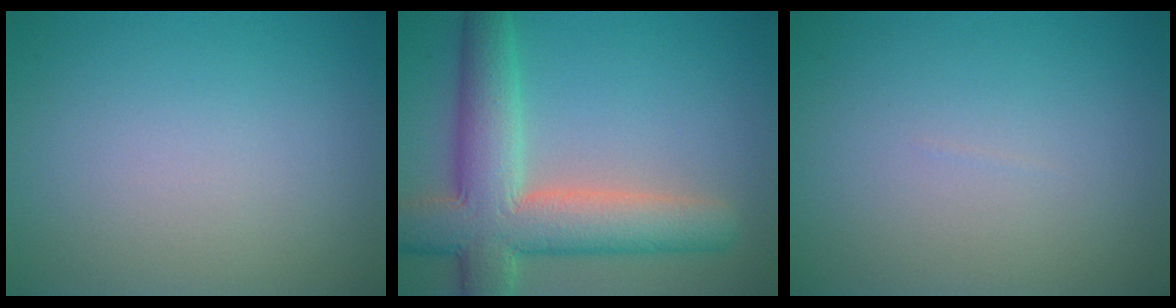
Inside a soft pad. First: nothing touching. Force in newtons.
{"total": 9.3, "press": 9.3, "slide": 0.6}
{"total": 0.0}